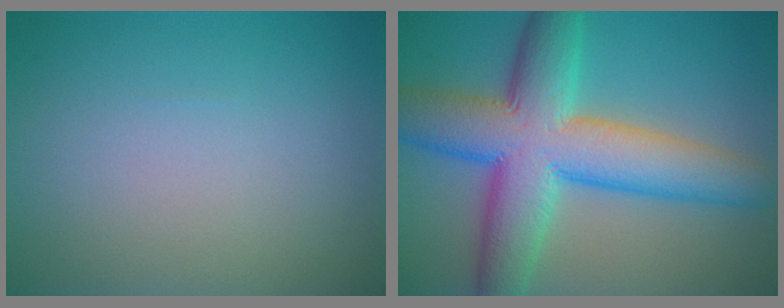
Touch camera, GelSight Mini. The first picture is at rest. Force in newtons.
{"total": 11.4, "press": 11.4, "slide": 0.1}